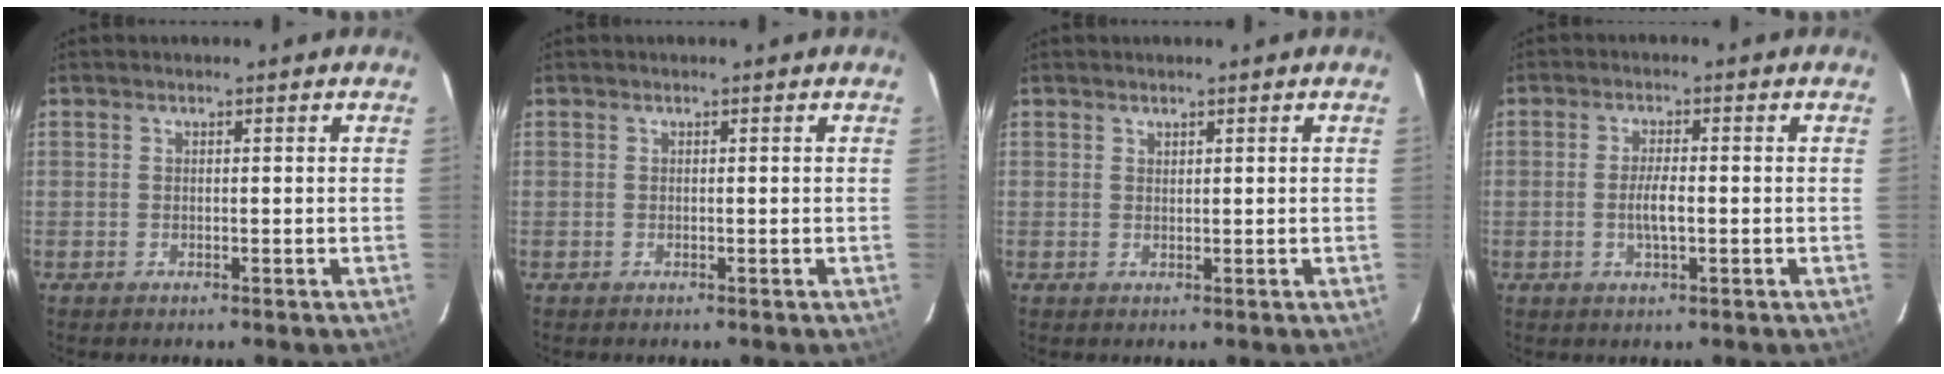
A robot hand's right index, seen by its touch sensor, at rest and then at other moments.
{"total": 0.0}
{"total": 0.6, "force": [0.6, 0.2, 0.0], "torque": [-0.001, 0.001, 0.012]}
{"total": 3.6, "force": [-0.7, 0.8, 3.4], "torque": [-0.064, -0.003, -0.011]}